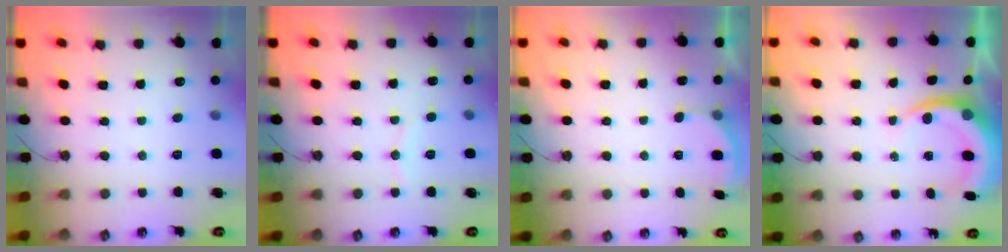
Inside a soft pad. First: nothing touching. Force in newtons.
{"total": 5.9, "press": 5.9, "slide": 0.6}
{"total": 2.6, "press": 2.5, "slide": 0.6}
{"total": 6.3, "press": 6.3, "slide": 0.8}